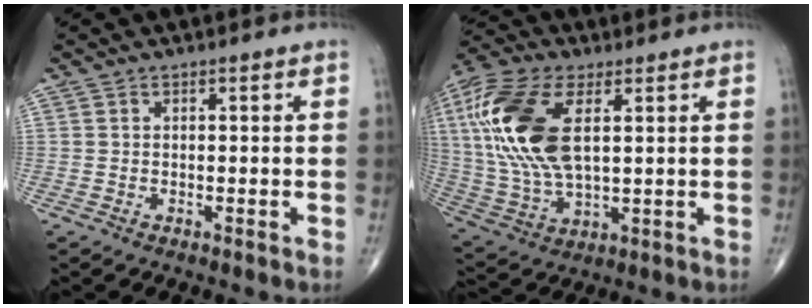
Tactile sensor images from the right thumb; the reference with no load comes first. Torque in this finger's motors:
{"motor_torque": [0.94, 4.07, 2.24, 0.53, 0.72]}